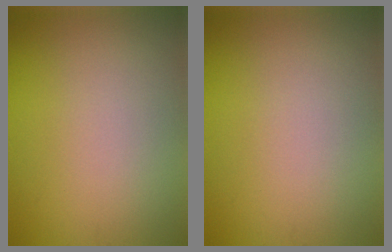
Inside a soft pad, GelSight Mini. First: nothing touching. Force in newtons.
{"total": 0.0}